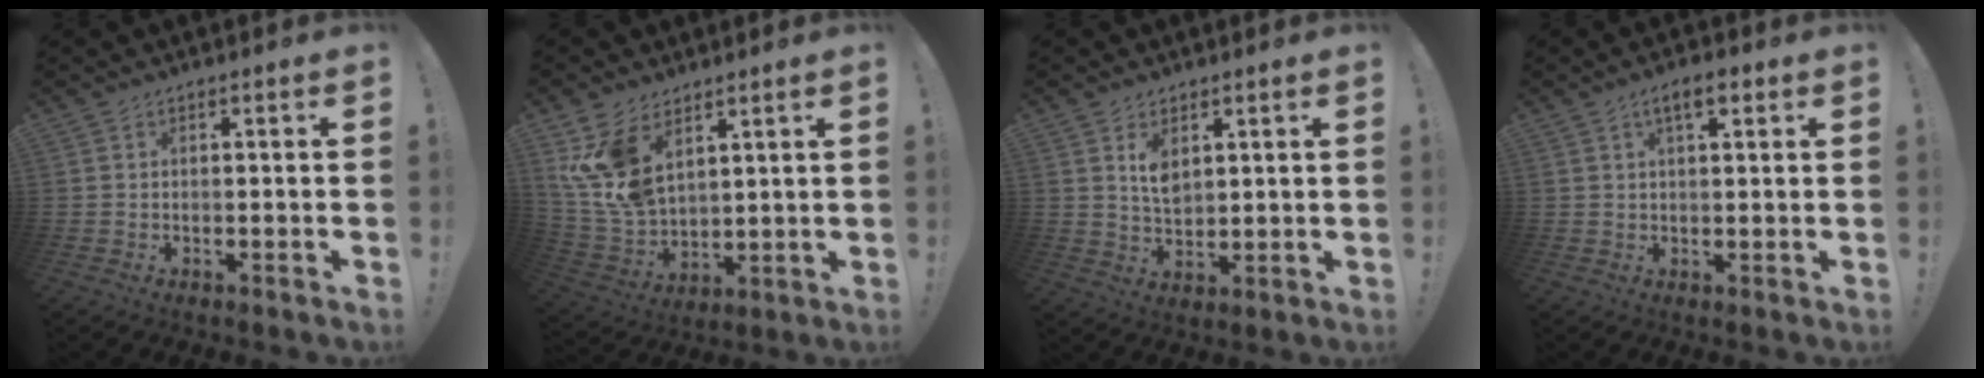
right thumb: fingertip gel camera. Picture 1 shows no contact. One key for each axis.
{"total": 13.1, "fx": 6.9, "fy": 8.3, "fz": 7.5, "tx": -0.161, "ty": -0.047, "tz": 0.138}
{"total": 6.5, "fx": 3.4, "fy": 4.0, "fz": 3.8, "tx": -0.050, "ty": -0.020, "tz": 0.059}
{"total": 3.9, "fx": 1.8, "fy": 1.2, "fz": 3.2, "tx": -0.051, "ty": -0.001, "tz": 0.028}